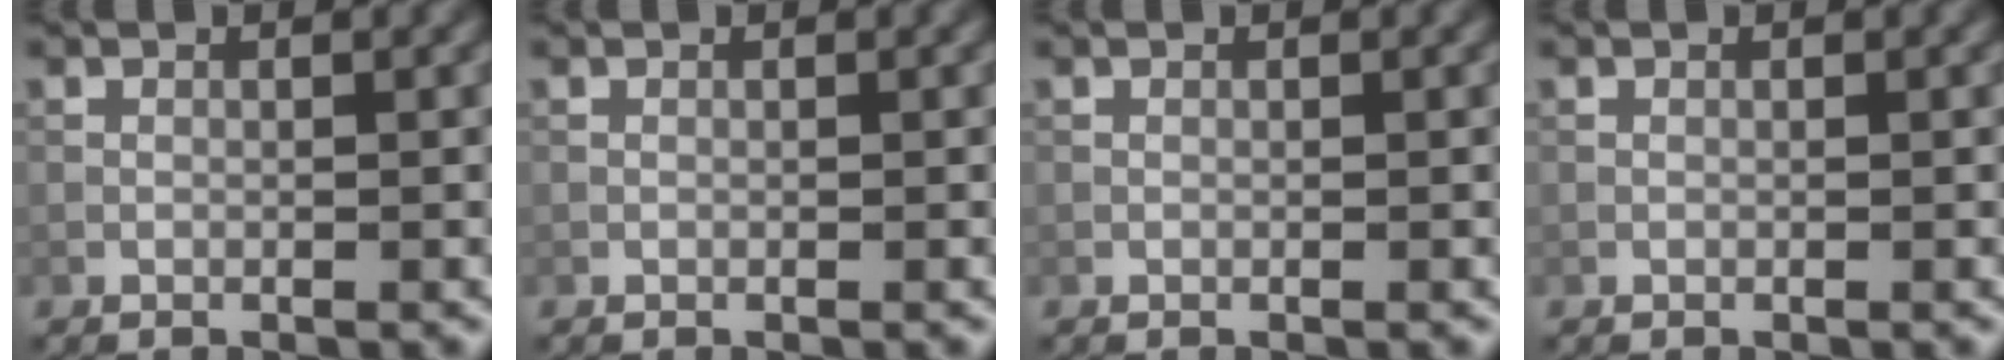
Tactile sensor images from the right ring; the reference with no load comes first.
{"total": 0.0}
{"total": 0.0}
{"total": 0.0}